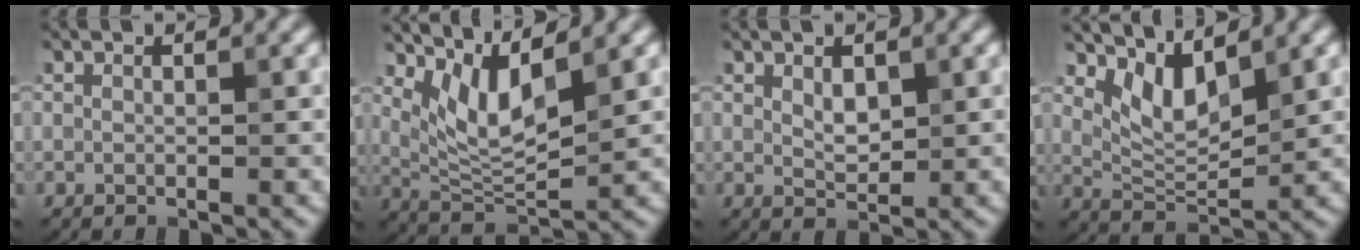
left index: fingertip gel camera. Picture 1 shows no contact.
{"total": 5.2, "force": [3.0, 1.6, 3.9], "torque": [-0.082, -0.017, 0.065]}
{"total": 1.8, "force": [0.6, 1.0, 1.4], "torque": [-0.028, -0.002, 0.013]}
{"total": 4.4, "force": [2.7, 1.8, 2.9], "torque": [-0.063, -0.016, 0.053]}